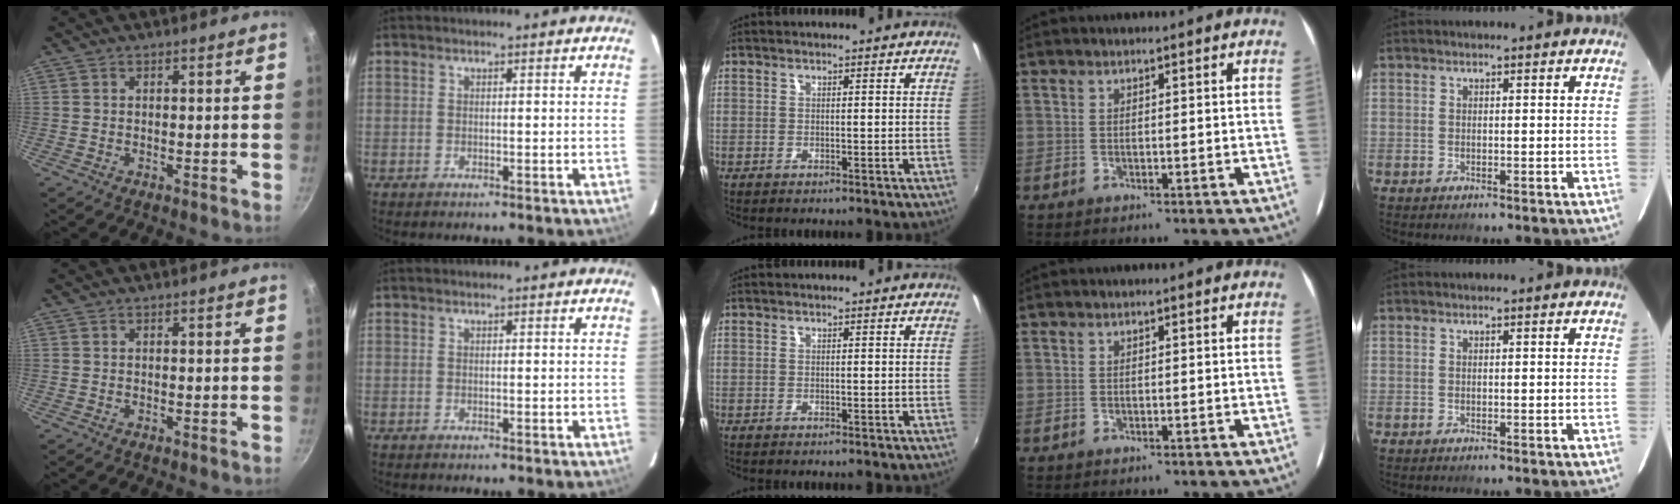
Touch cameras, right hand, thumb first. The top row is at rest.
{}